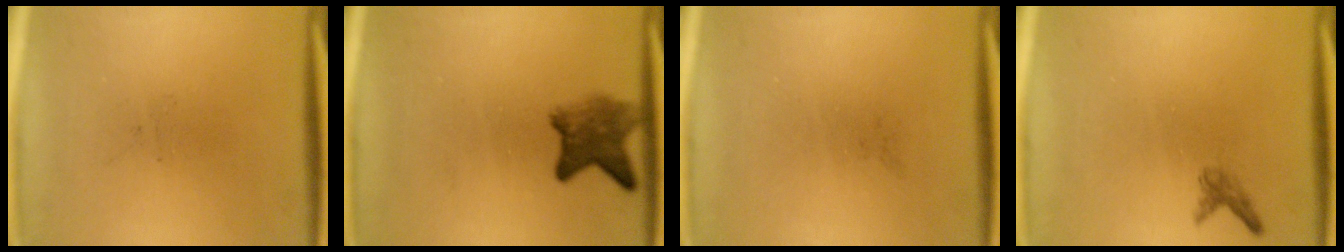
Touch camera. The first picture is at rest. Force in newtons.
{"total": 5.0}
{"total": 0.0}
{"total": 1.1}